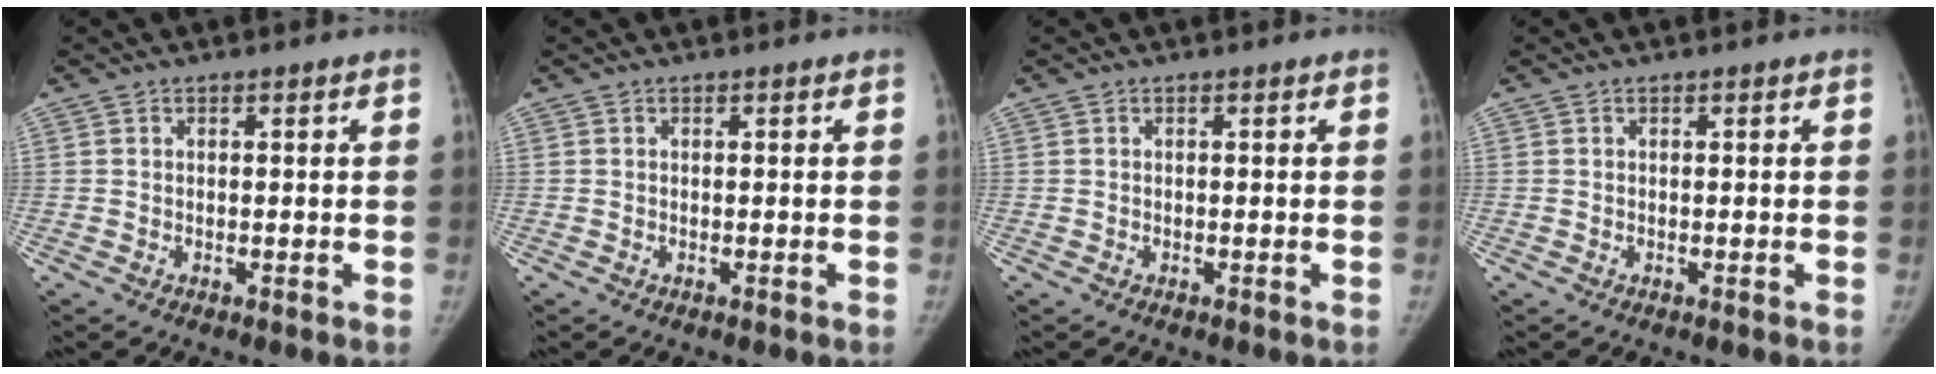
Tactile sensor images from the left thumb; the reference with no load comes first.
{"total": 0.0}
{"total": 0.0}
{"total": 0.0}